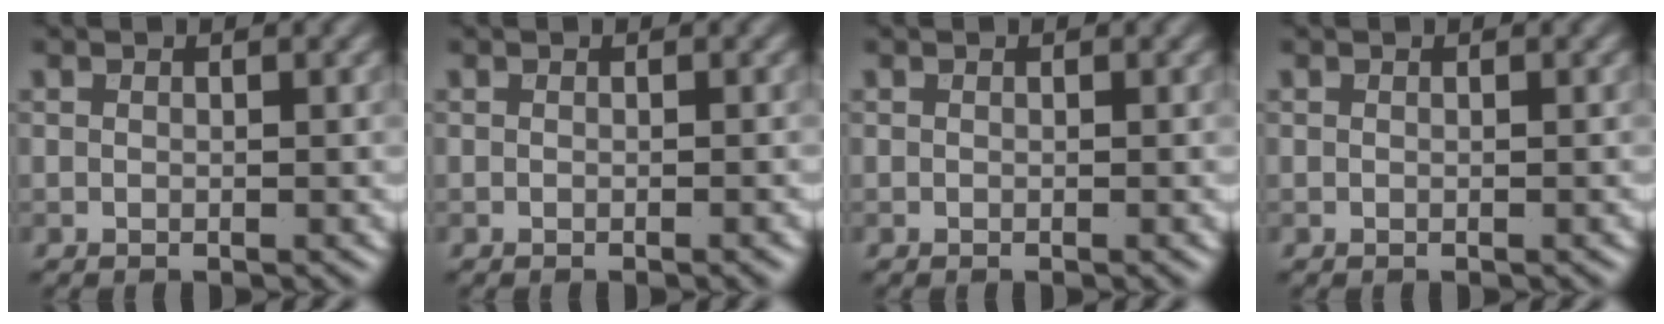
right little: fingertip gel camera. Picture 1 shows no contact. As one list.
[{"total": 0.7, "force": [-0.3, 0.1, 0.6], "torque": [-0.005, 0.000, -0.005]}, {"total": 0.0}, {"total": 0.0}]